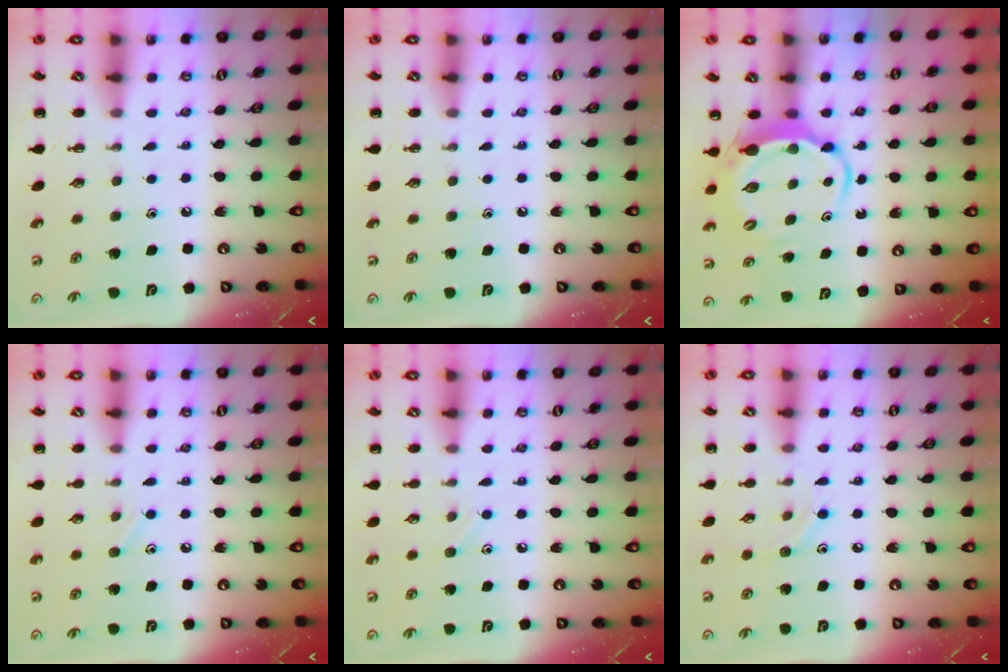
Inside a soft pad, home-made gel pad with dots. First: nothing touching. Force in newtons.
{"total": 0.0}
{"total": 5.8, "press": 5.8, "slide": 1.0}
{"total": 4.6, "press": 4.3, "slide": 1.6}
{"total": 4.8, "press": 4.4, "slide": 1.9}
{"total": 6.7, "press": 6.6, "slide": 1.1}